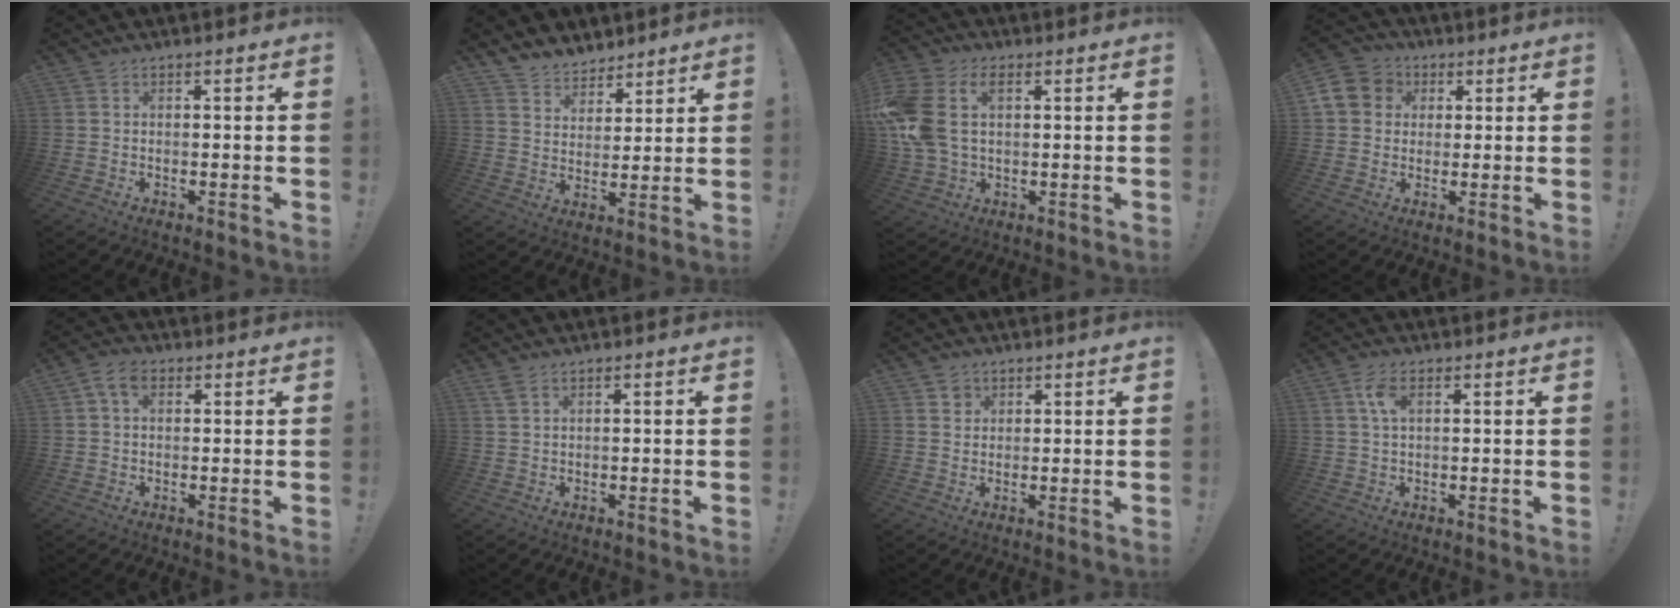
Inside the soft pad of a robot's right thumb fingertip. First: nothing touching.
{"total": 6.9, "force": [5.6, 3.9, 0.1], "torque": [-0.015, -0.049, 0.112]}
{"total": 13.8, "force": [3.0, 9.0, 10.0], "torque": [-0.224, -0.006, 0.057]}
{"total": 9.3, "force": [1.9, 8.4, 3.6], "torque": [-0.055, 0.003, 0.040]}
{"total": 4.8, "force": [1.5, 2.9, 3.5], "torque": [-0.061, 0.005, 0.029]}
{"total": 1.8, "force": [1.3, 0.6, 1.1], "torque": [-0.023, 0.002, 0.025]}
{"total": 2.2, "force": [1.3, 1.8, 0.2], "torque": [0.005, -0.008, 0.021]}
{"total": 4.5, "force": [1.5, 2.0, 3.7], "torque": [-0.068, 0.003, 0.025]}